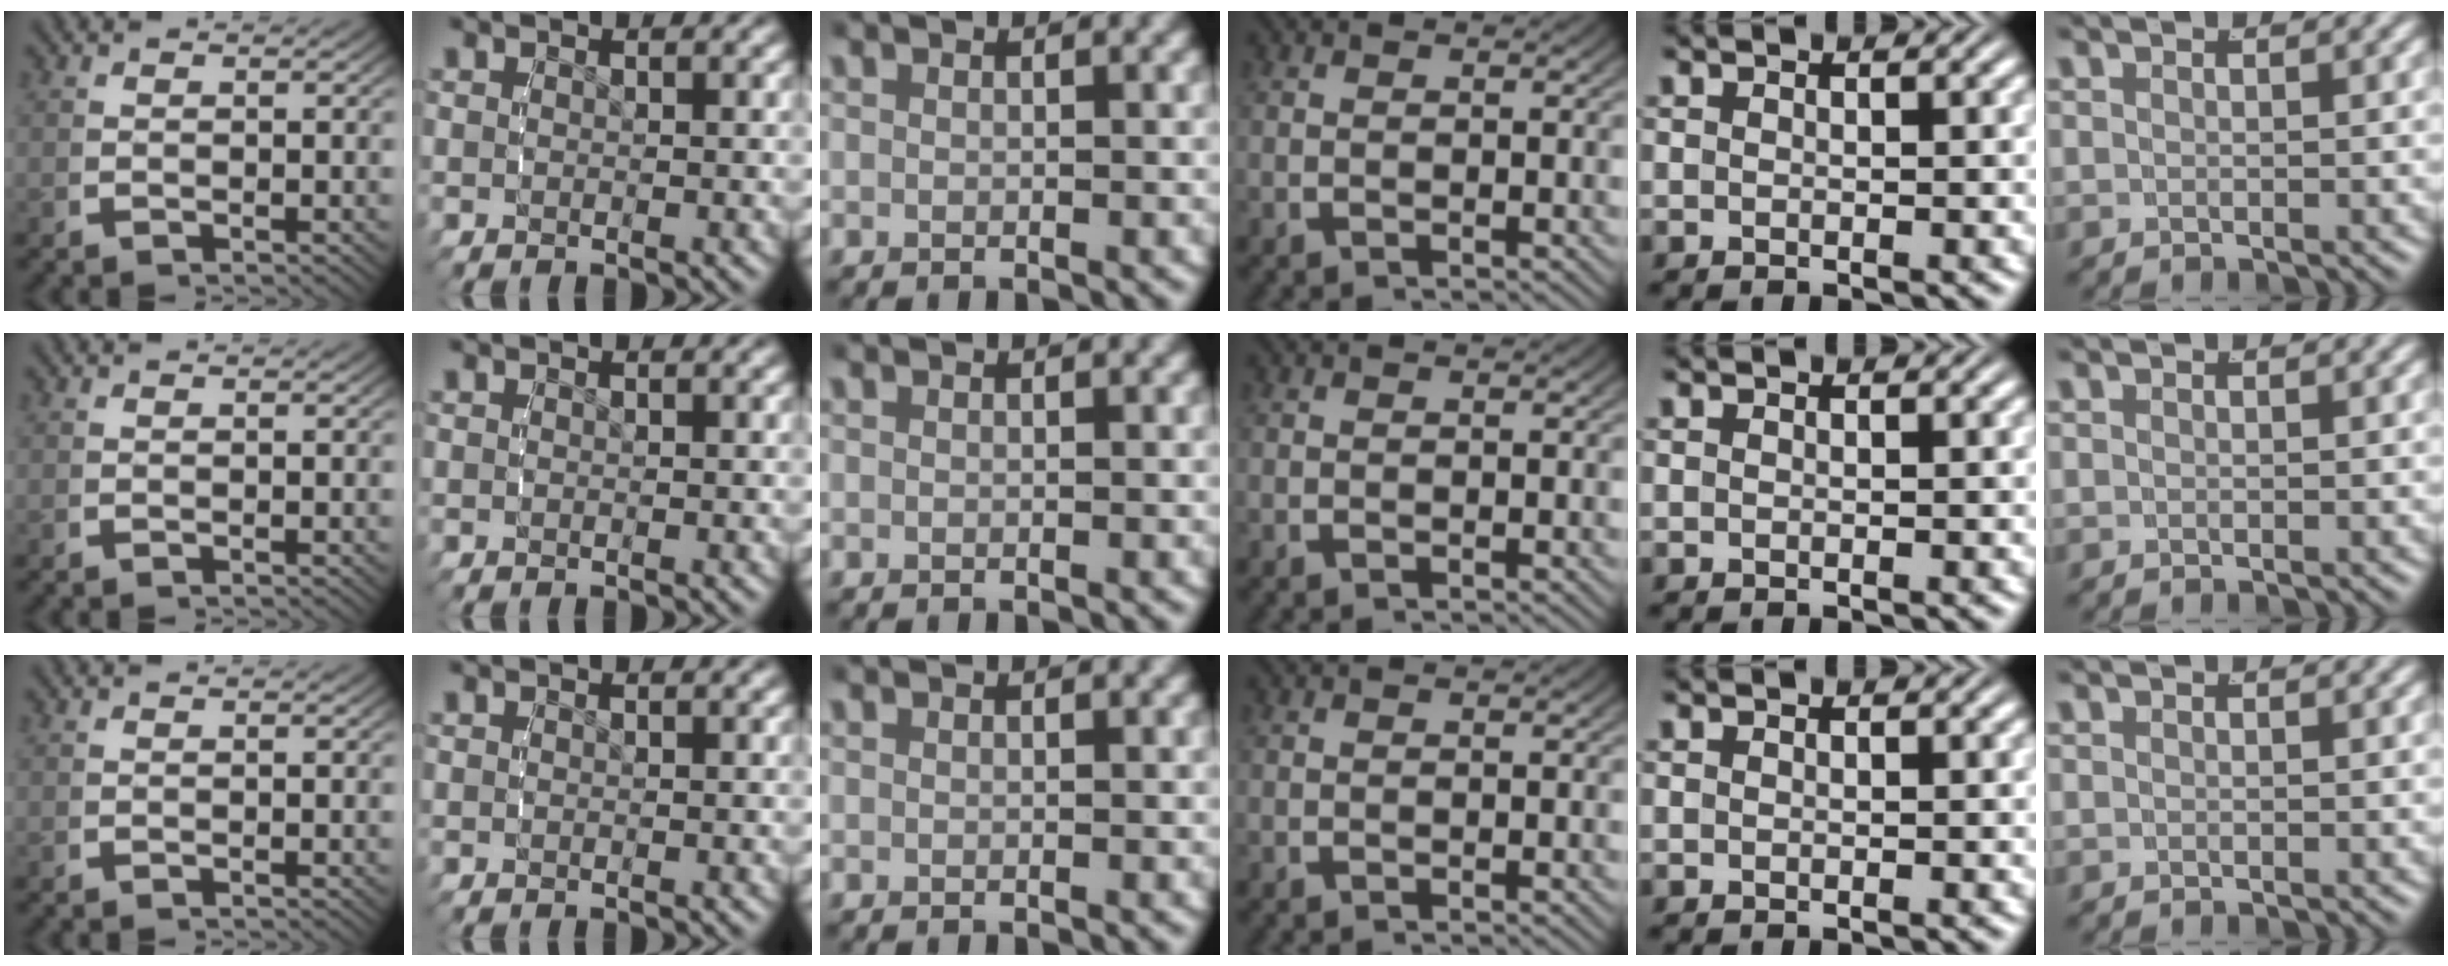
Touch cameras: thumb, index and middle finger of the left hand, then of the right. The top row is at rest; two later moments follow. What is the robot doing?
{"motion": "reach", "object": "string"}